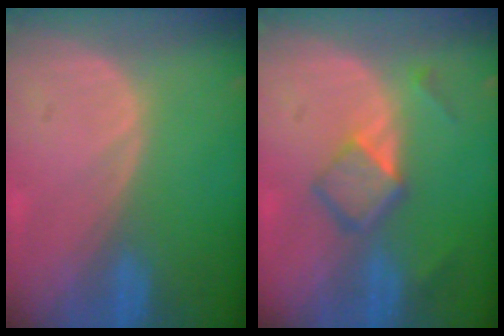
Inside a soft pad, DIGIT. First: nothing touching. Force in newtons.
{"total": 5.0, "press": 4.6, "slide": 1.9}